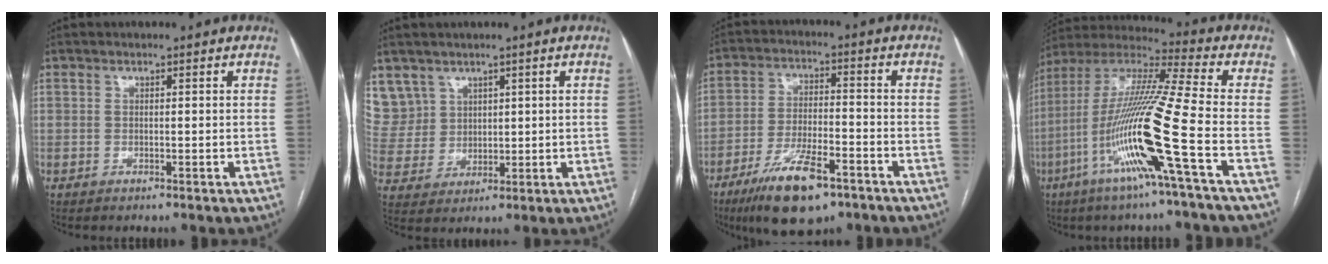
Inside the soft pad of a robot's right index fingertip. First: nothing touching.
{"total": 9.1, "force": [5.5, 7.2, 0.5], "torque": [-0.021, 0.027, 0.132]}
{"total": 12.7, "force": [-7.9, 3.5, 9.3], "torque": [-0.174, -0.014, -0.134]}
{"total": 18.6, "force": [-6.5, -1.4, 17.4], "torque": [-0.351, -0.013, -0.134]}